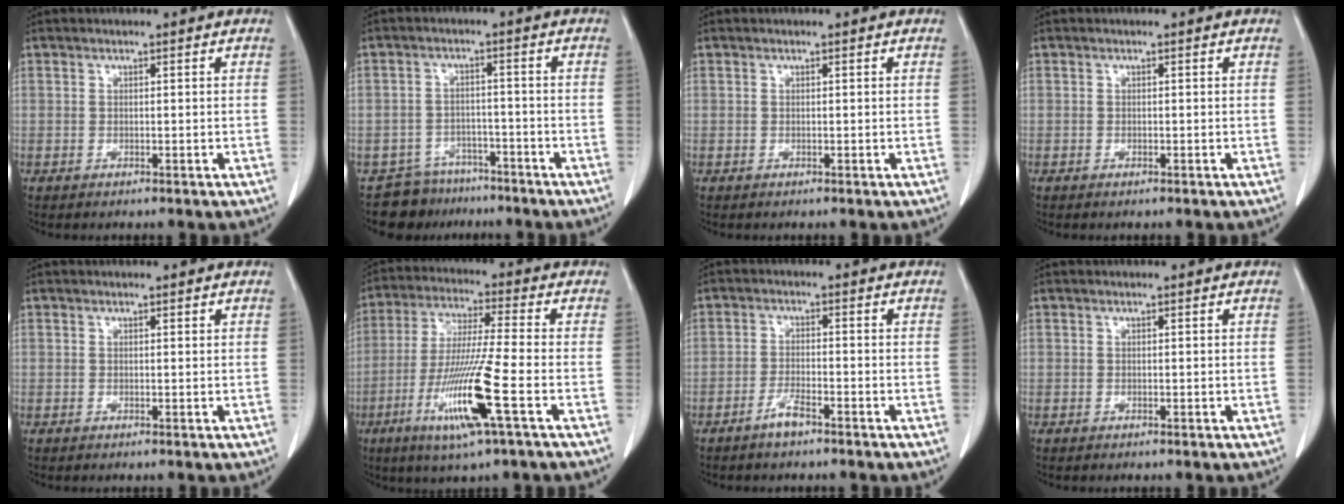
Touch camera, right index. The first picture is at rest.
{"total": 7.0, "force": [-5.8, 3.9, -0.4], "torque": [0.015, 0.020, -0.089]}
{"total": 0.0}
{"total": 0.0}
{"total": 0.0}
{"total": 13.4, "force": [-5.1, -0.7, 12.4], "torque": [-0.250, -0.025, -0.098]}
{"total": 3.0, "force": [-2.3, 0.4, 1.9], "torque": [-0.038, 0.000, -0.045]}
{"total": 0.0}